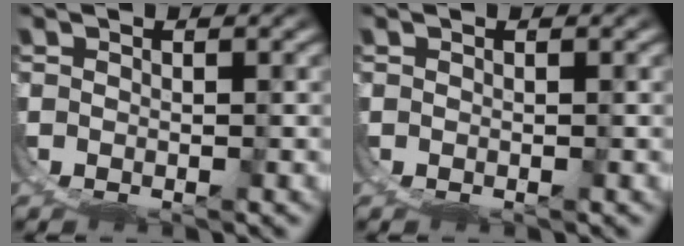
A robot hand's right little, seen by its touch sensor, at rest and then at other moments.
{"total": 0.0}